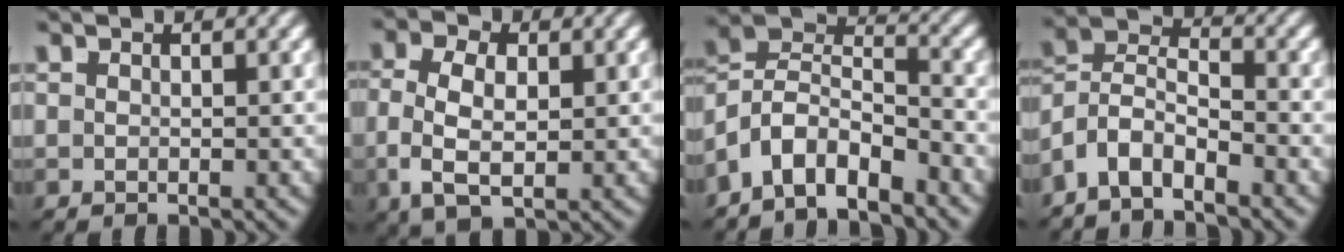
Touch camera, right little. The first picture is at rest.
{"total": 5.8, "force": [-0.1, 4.0, 4.1], "torque": [-0.081, -0.010, 0.002]}
{"total": 9.2, "force": [-1.9, 7.7, 4.8], "torque": [-0.118, -0.031, -0.038]}
{"total": 9.0, "force": [-2.5, 8.0, 3.5], "torque": [-0.105, -0.034, -0.053]}